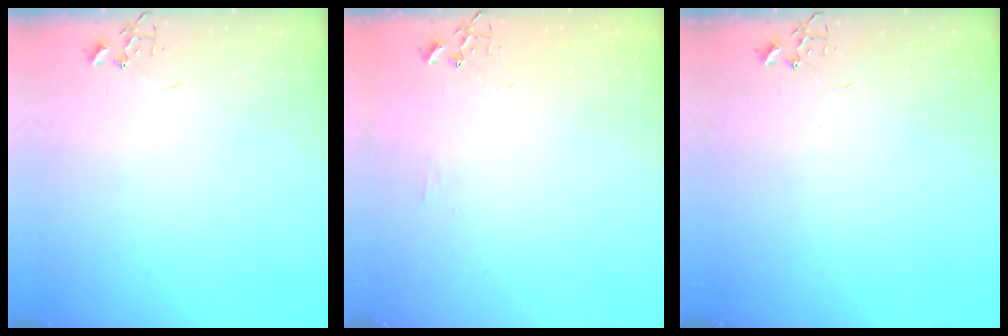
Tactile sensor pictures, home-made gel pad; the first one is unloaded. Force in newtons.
{"total": 5.1, "press": 5.1, "slide": 0.7}
{"total": 0.0}